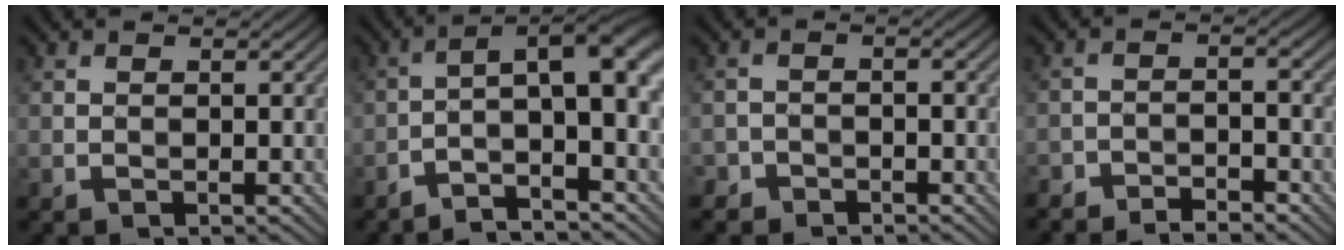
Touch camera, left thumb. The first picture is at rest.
{"total": 9.4, "force": [-3.3, 2.1, 8.5], "torque": [-0.110, 0.018, -0.057]}
{"total": 2.0, "force": [-1.6, 1.1, 0.1], "torque": [0.003, 0.004, -0.036]}
{"total": 4.1, "force": [-3.7, 0.7, 1.6], "torque": [-0.029, 0.002, -0.070]}